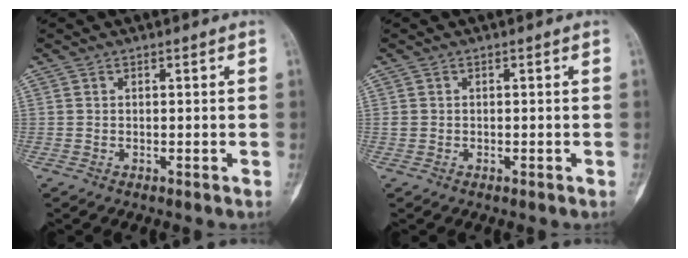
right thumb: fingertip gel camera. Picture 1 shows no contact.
{"total": 0.7, "force": [-0.1, 0.6, 0.3], "torque": [-0.005, 0.002, -0.004]}